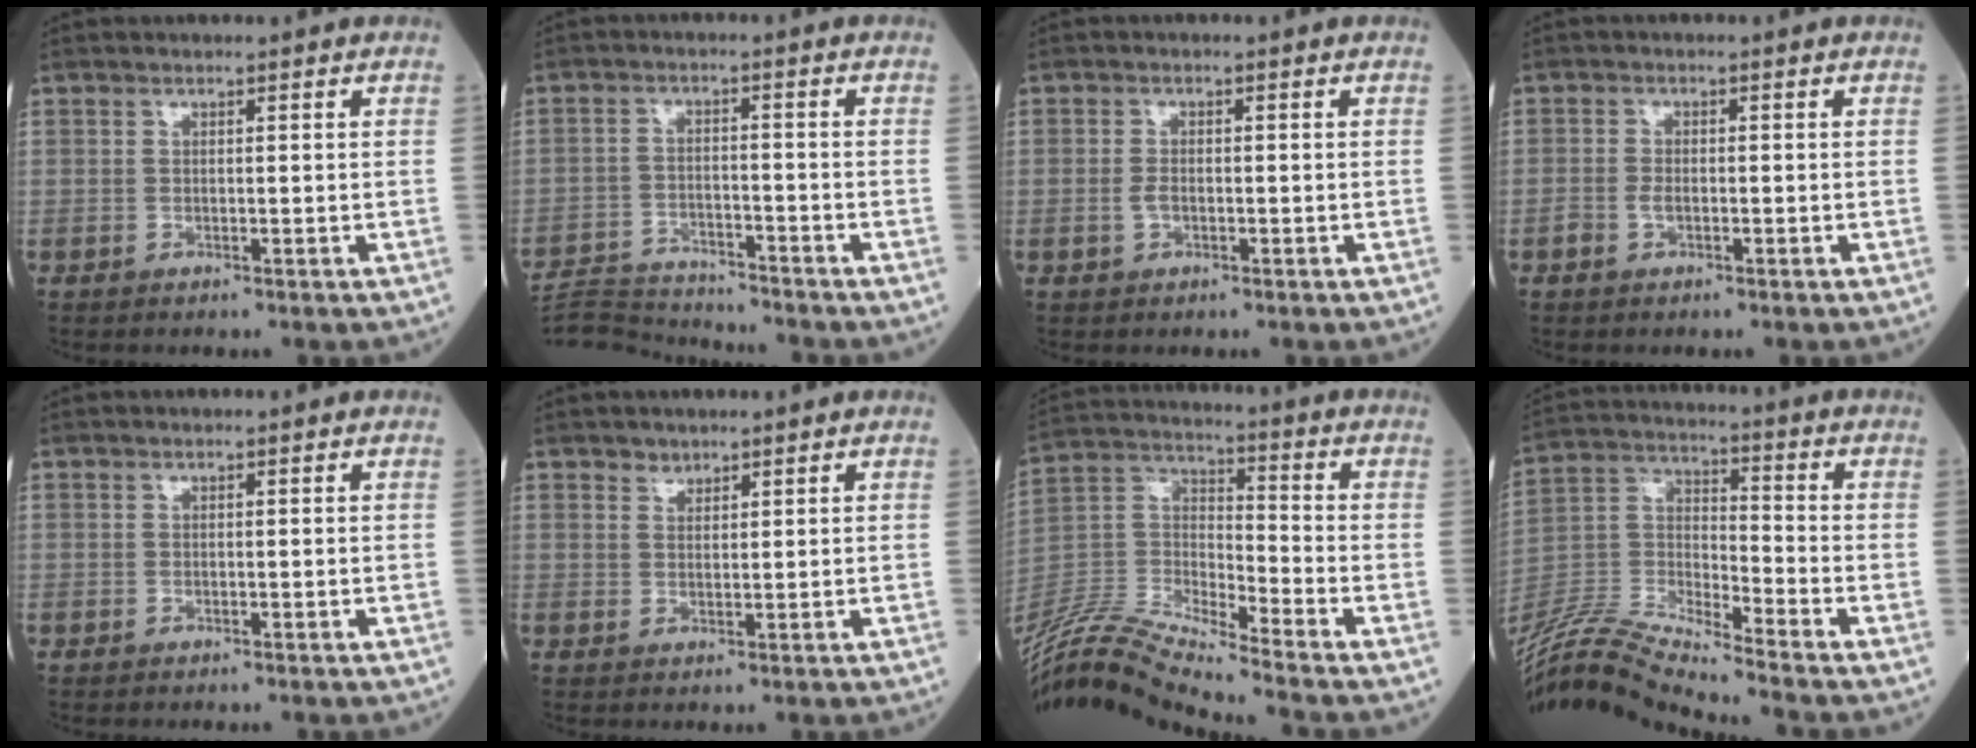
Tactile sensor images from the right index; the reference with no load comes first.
{"total": 8.8, "force": [-8.8, -0.2, 0.5], "torque": [-0.011, 0.000, -0.153]}
{"total": 1.6, "force": [-0.5, 1.0, 1.2], "torque": [-0.026, 0.001, -0.008]}
{"total": 1.5, "force": [-0.6, 0.9, 1.1], "torque": [-0.022, 0.003, -0.012]}
{"total": 0.0}
{"total": 1.3, "force": [1.3, 0.3, 0.0], "torque": [0.005, -0.006, 0.018]}
{"total": 14.9, "force": [-13.9, -1.4, 5.1], "torque": [-0.112, 0.016, -0.271]}
{"total": 14.2, "force": [-13.5, -1.6, 4.1], "torque": [-0.091, 0.014, -0.263]}